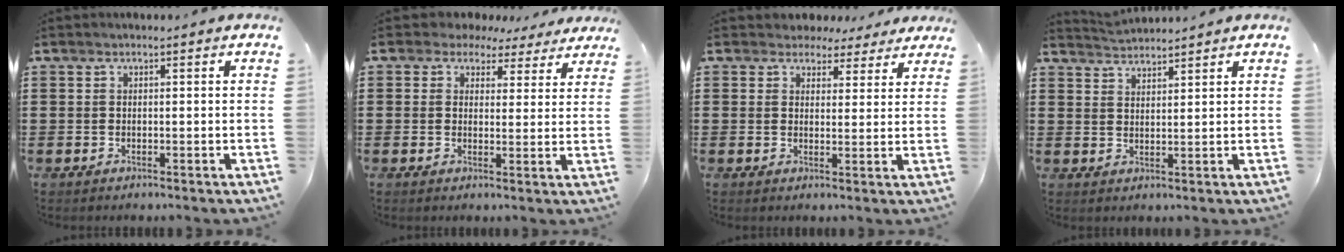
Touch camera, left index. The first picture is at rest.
{"total": 3.4, "force": [2.7, 2.0, 0.6], "torque": [-0.028, -0.007, 0.048]}
{"total": 3.6, "force": [3.1, 1.8, 0.3], "torque": [-0.015, -0.007, 0.054]}
{"total": 2.6, "force": [2.5, -0.3, -0.6], "torque": [0.002, -0.009, 0.049]}